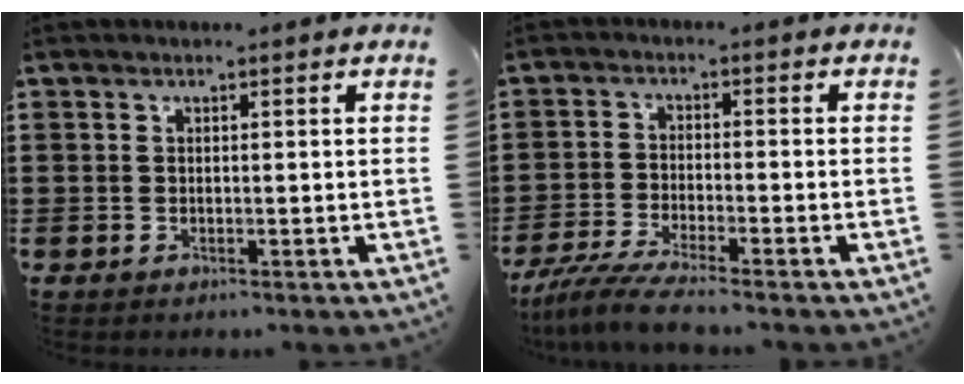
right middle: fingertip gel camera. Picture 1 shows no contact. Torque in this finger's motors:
{"motor_torque": [2.14, 0.00, 0.22, 0.11]}